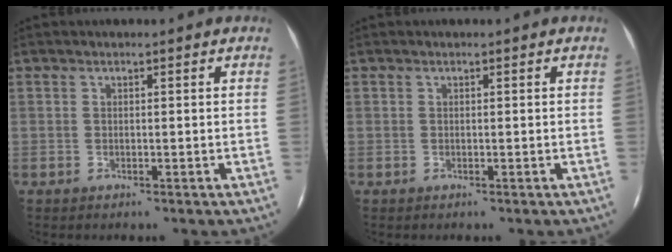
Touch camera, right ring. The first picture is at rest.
{"total": 0.0}